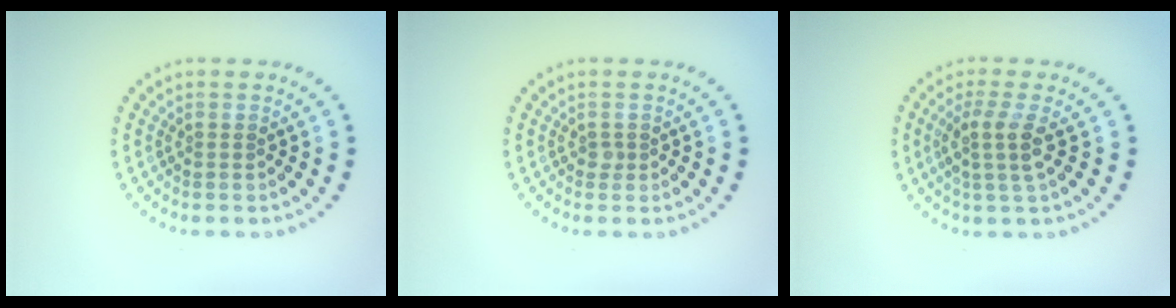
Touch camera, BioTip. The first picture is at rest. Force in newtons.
{"total": 0.6, "press": 0.5, "slide": 0.3}
{"total": 2.7, "press": 2.2, "slide": 1.7}